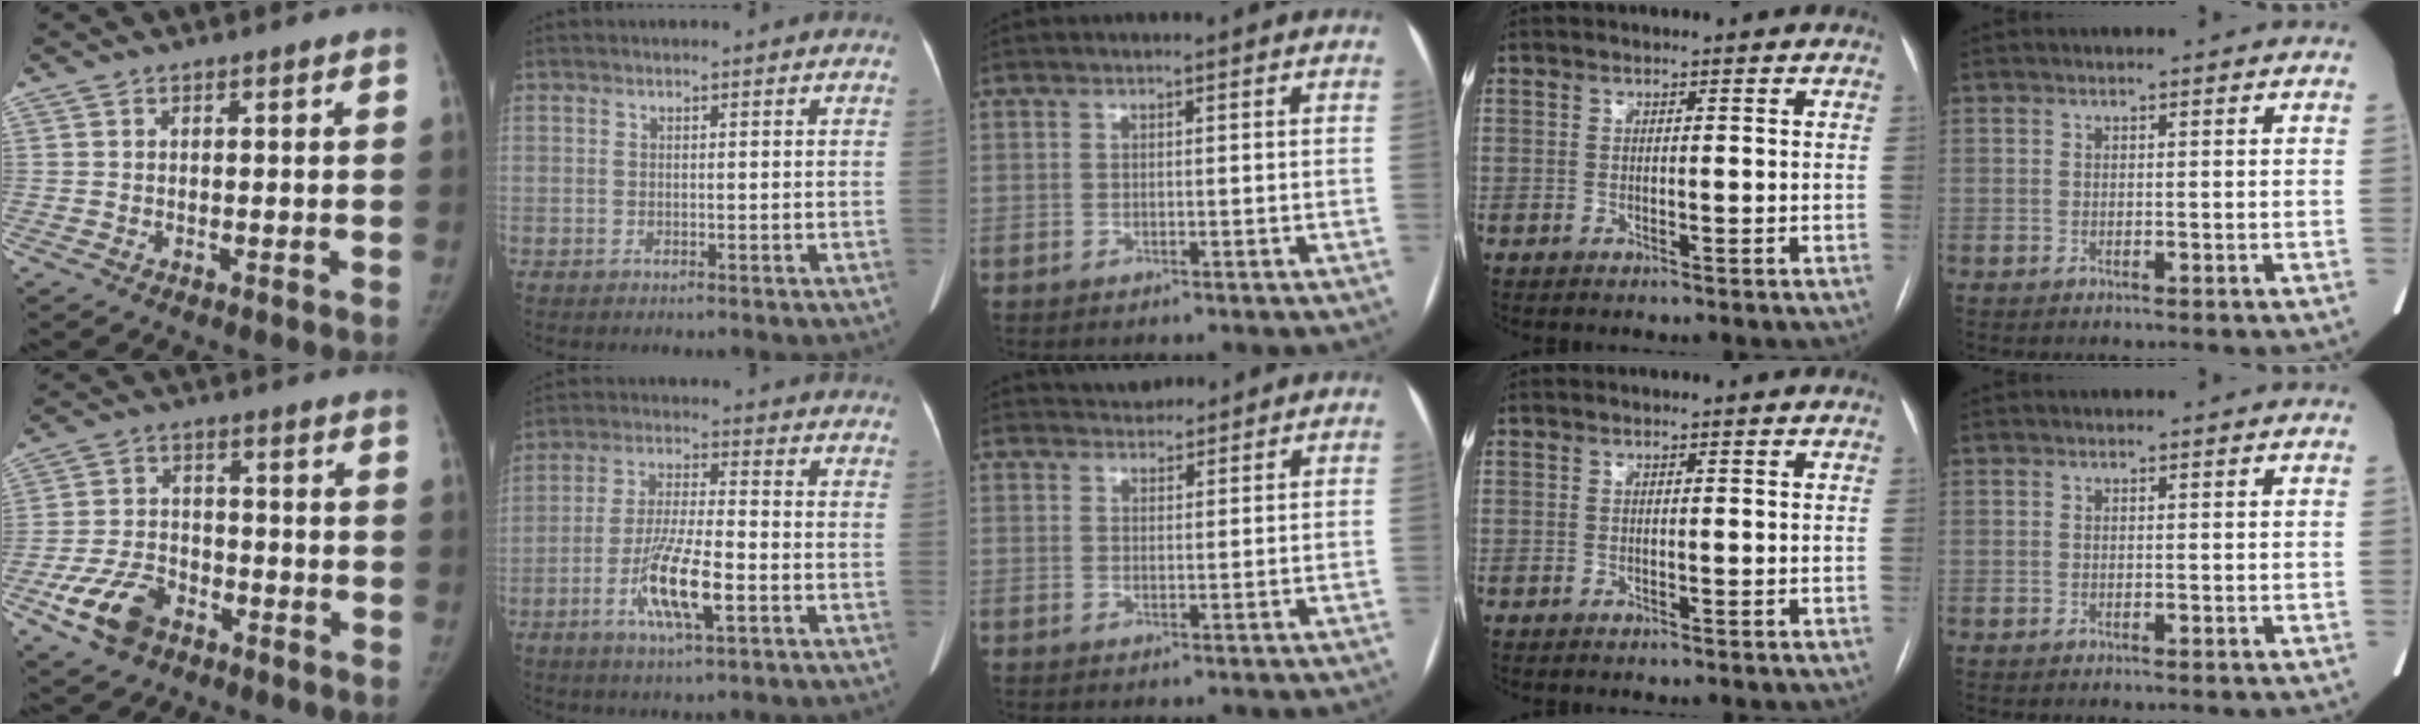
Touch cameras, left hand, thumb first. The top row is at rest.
{"thumb": {"total": 10.0, "force": [-5.4, 6.4, 5.5], "torque": [-0.099, 0.021, -0.098]}, "index": {"total": 10.2, "force": [-3.8, 1.6, 9.3], "torque": [-0.181, -0.008, -0.070]}, "middle": {"total": 3.7, "force": [3.5, 1.2, 0.2], "torque": [-0.002, 0.020, 0.054]}}